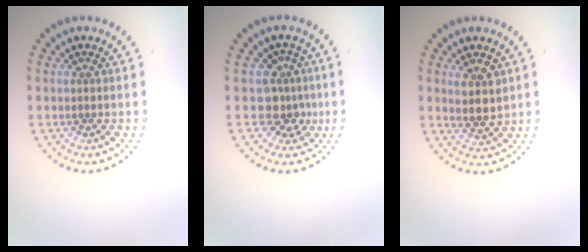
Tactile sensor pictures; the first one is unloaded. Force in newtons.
{"total": 2.8, "press": 2.1, "slide": 1.8}
{"total": 2.7, "press": 2.4, "slide": 1.2}